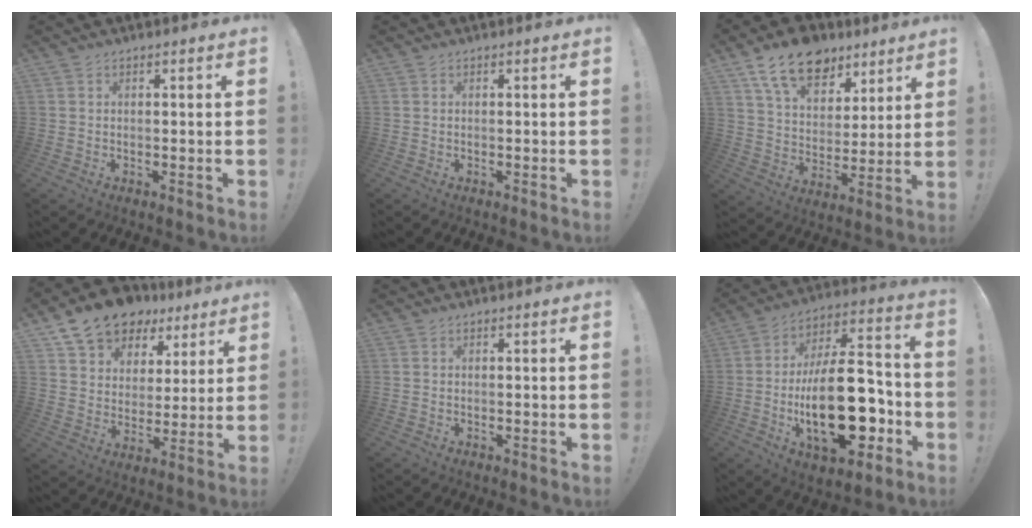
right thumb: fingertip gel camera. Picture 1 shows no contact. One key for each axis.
{"total": 0.0}
{"total": 16.9, "fx": 10.9, "fy": 10.0, "fz": 8.2, "tx": -0.132, "ty": -0.063, "tz": 0.199}
{"total": 14.5, "fx": 10.8, "fy": 8.2, "fz": 5.0, "tx": -0.085, "ty": -0.078, "tz": 0.196}
{"total": 0.0}
{"total": 27.8, "fx": -6.8, "fy": 12.9, "fz": 23.7, "tx": -0.421, "ty": 0.043, "tz": -0.102}